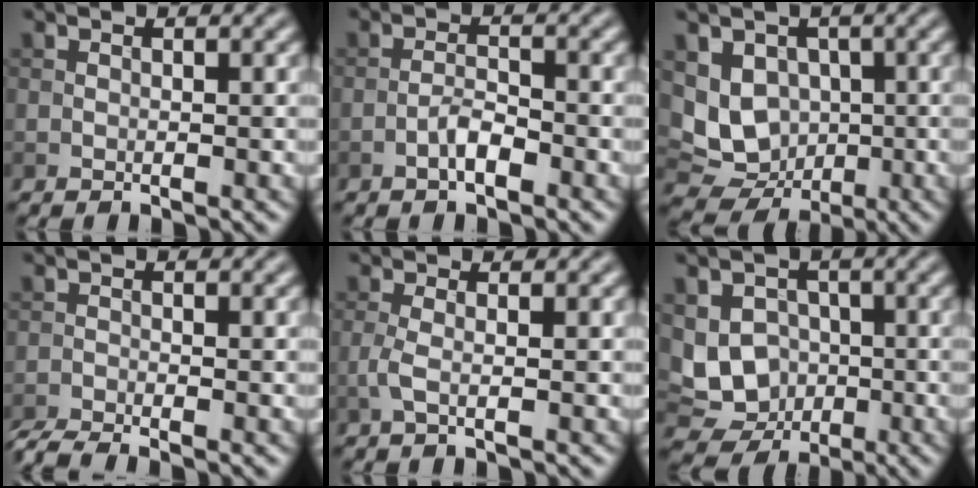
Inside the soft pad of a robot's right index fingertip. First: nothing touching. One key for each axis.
{"total": 2.1, "fx": -1.2, "fy": 0.6, "fz": 1.6, "tx": -0.030, "ty": 0.007, "tz": -0.025}
{"total": 6.6, "fx": 0.3, "fy": 5.7, "fz": 3.3, "tx": -0.048, "ty": -0.010, "tz": 0.001}
{"total": 3.2, "fx": -2.8, "fy": 0.3, "fz": 1.4, "tx": -0.029, "ty": -0.010, "tz": -0.063}
{"total": 1.6, "fx": -0.3, "fy": 0.4, "fz": 1.5, "tx": -0.035, "ty": 0.000, "tz": -0.009}
{"total": 7.0, "fx": -0.8, "fy": 6.2, "fz": 3.2, "tx": -0.036, "ty": 0.008, "tz": -0.032}